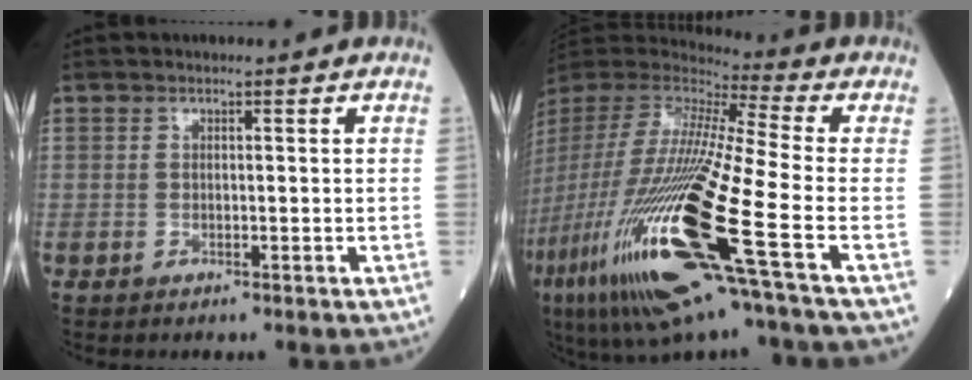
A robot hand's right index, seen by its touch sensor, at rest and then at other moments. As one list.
[{"total": 31.4, "force": [-12.4, 2.6, 28.7], "torque": [-0.637, -0.083, -0.246]}]